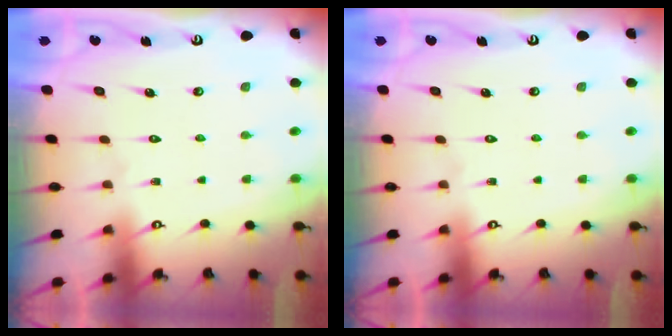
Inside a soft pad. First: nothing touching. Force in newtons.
{"total": 0.0}